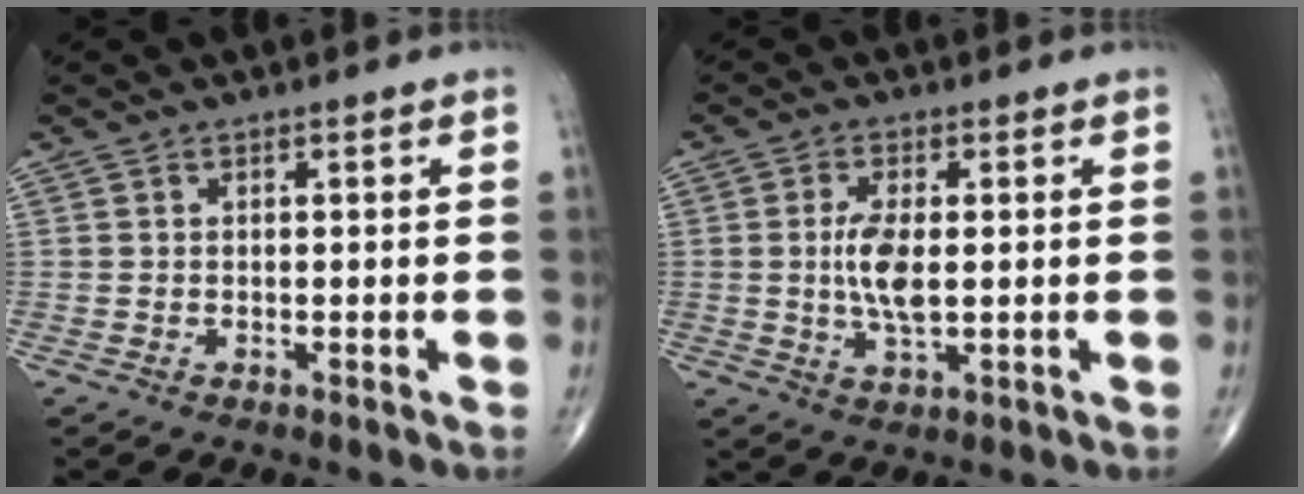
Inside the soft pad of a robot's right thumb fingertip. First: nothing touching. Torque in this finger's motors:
{"motor_torque": [1.52, 1.39, 1.30, -0.31, 0.09]}